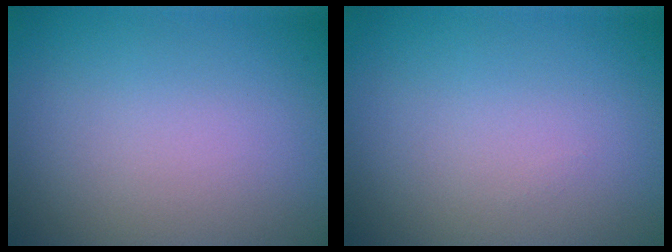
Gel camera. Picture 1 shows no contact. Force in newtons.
{"total": 0.0}